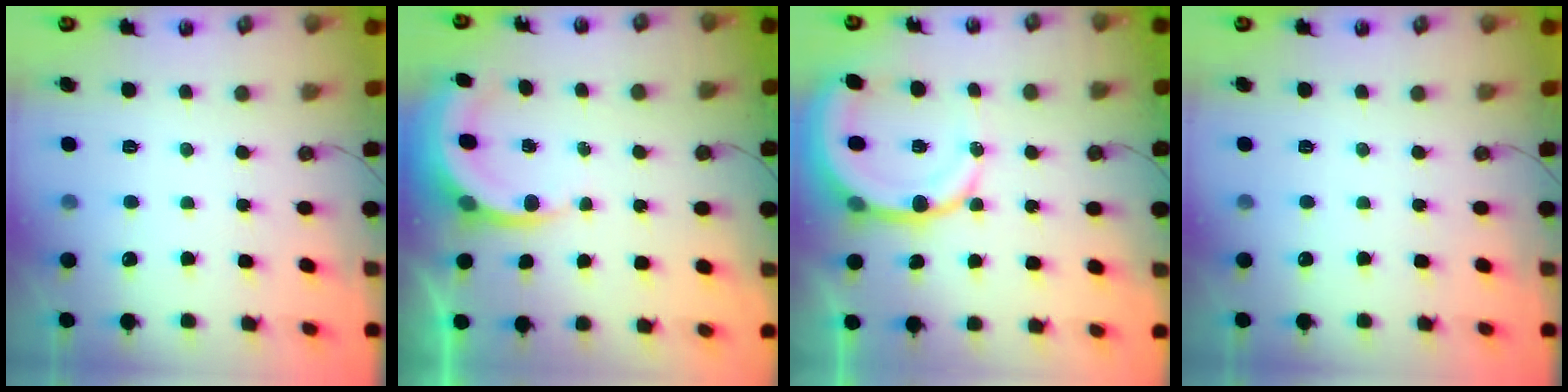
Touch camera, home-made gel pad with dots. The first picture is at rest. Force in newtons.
{"total": 4.3, "press": 4.3, "slide": 0.1}
{"total": 12.2, "press": 12.0, "slide": 2.4}
{"total": 0.0}